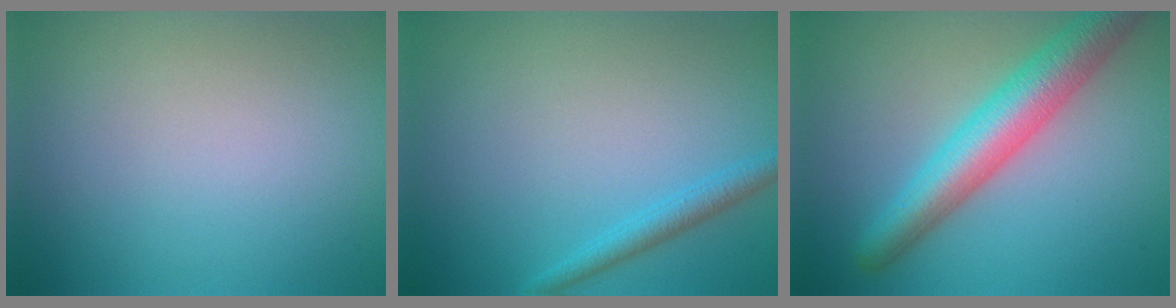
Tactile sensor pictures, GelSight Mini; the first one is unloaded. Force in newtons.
{"total": 1.9, "press": 1.9, "slide": 0.1}
{"total": 6.4, "press": 6.4, "slide": 0.3}